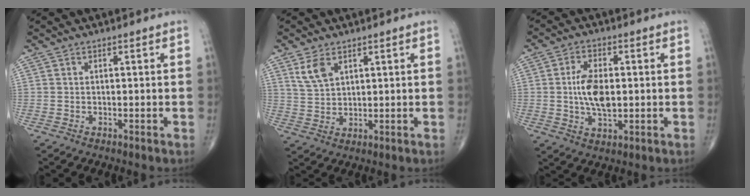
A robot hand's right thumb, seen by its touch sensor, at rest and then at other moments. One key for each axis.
{"total": 4.8, "fx": 2.7, "fy": 2.7, "fz": 3.0, "tx": -0.054, "ty": -0.009, "tz": 0.060}
{"total": 8.3, "fx": 0.2, "fy": 4.4, "fz": 7.1, "tx": -0.128, "ty": -0.001, "tz": 0.003}